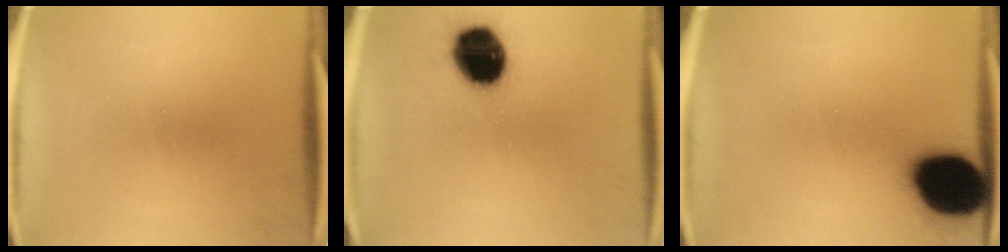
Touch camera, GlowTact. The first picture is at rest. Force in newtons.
{"total": 15.7}
{"total": 19.9}